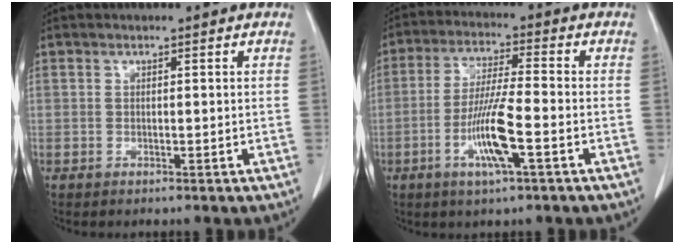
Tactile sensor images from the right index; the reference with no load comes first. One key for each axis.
{"total": 9.3, "fx": -3.3, "fy": 0.3, "fz": 8.7, "tx": -0.171, "ty": -0.010, "tz": -0.065}